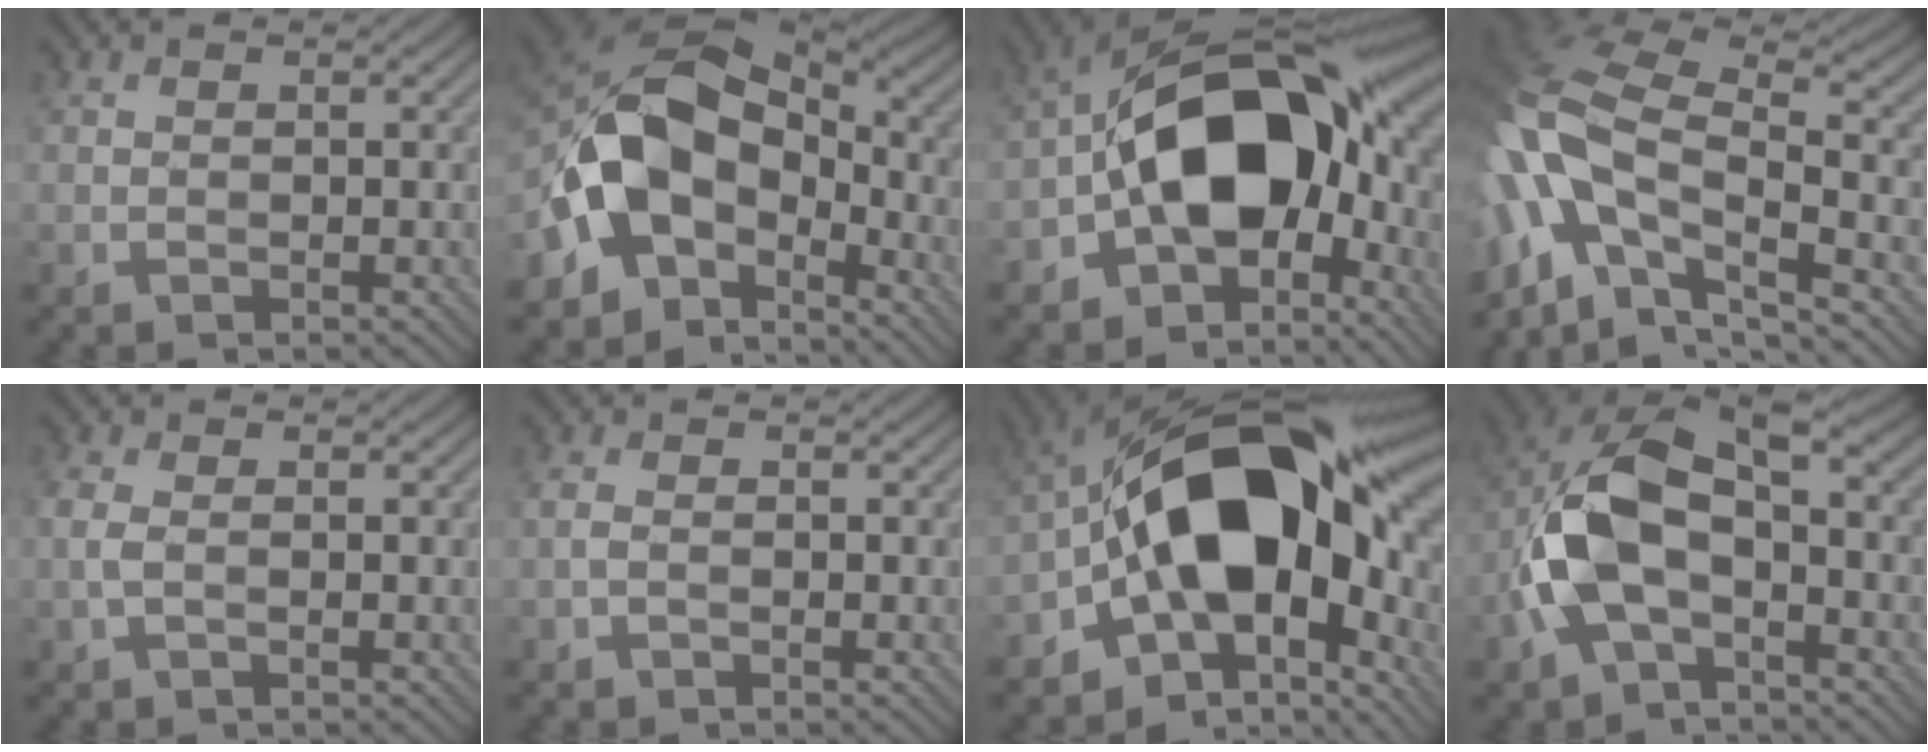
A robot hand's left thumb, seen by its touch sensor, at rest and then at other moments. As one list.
[{"total": 12.4, "force": [-4.2, 8.2, 8.2], "torque": [-0.148, 0.010, -0.091]}, {"total": 17.2, "force": [-3.0, 10.8, 13.0], "torque": [-0.189, 0.009, -0.066]}, {"total": 15.1, "force": [-4.4, 7.7, 12.3], "torque": [-0.269, -0.014, -0.085]}, {"total": 1.9, "force": [-0.4, 0.8, 1.7], "torque": [-0.047, 0.003, -0.014]}, {"total": 1.4, "force": [-0.6, 0.6, 1.1], "torque": [-0.029, 0.002, -0.015]}, {"total": 18.5, "force": [-2.5, 11.1, 14.6], "torque": [-0.221, 0.006, -0.053]}, {"total": 11.2, "force": [-2.2, 6.2, 9.0], "torque": [-0.201, 0.010, -0.053]}]